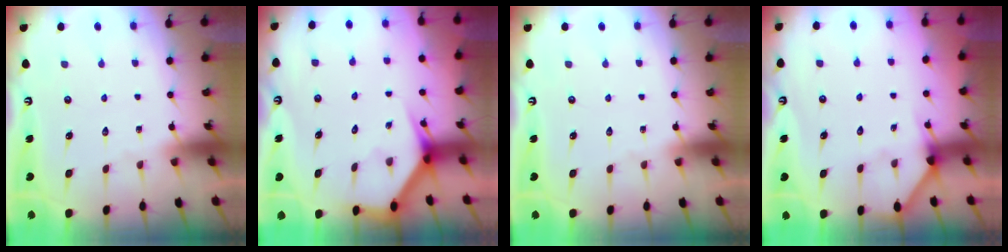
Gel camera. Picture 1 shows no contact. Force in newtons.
{"total": 3.4, "press": 3.4, "slide": 0.3}
{"total": 0.0}
{"total": 4.2, "press": 4.2, "slide": 0.3}